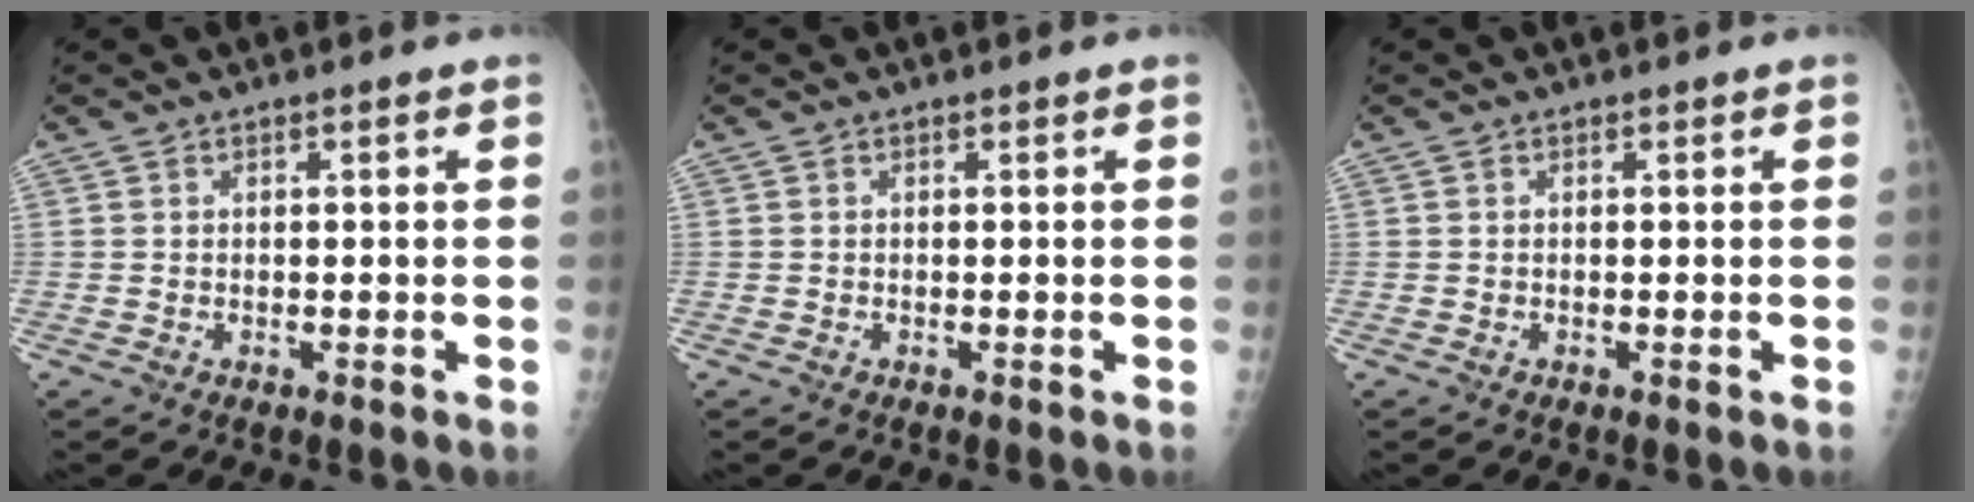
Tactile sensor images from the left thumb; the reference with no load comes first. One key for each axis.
{"total": 0.0}
{"total": 0.0}